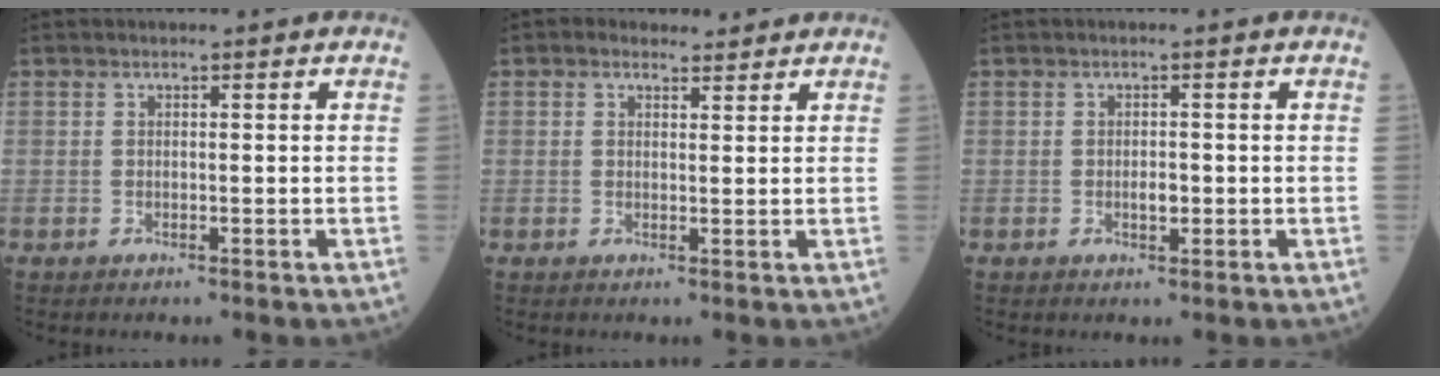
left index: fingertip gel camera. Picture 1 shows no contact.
{"total": 2.2, "force": [1.7, 1.3, 0.3], "torque": [-0.009, 0.012, 0.025]}
{"total": 1.5, "force": [-0.4, 0.7, 1.2], "torque": [-0.021, 0.000, -0.006]}